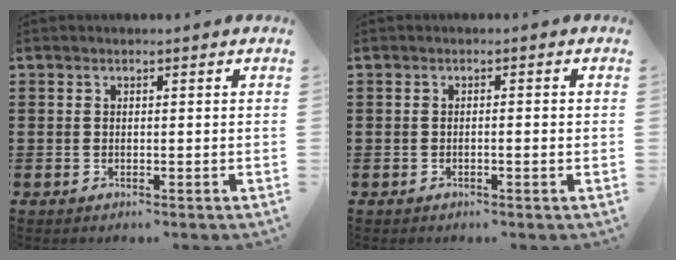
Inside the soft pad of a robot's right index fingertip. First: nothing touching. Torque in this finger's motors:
{"motor_torque": [-0.64, 0.42, -0.01, -0.01]}